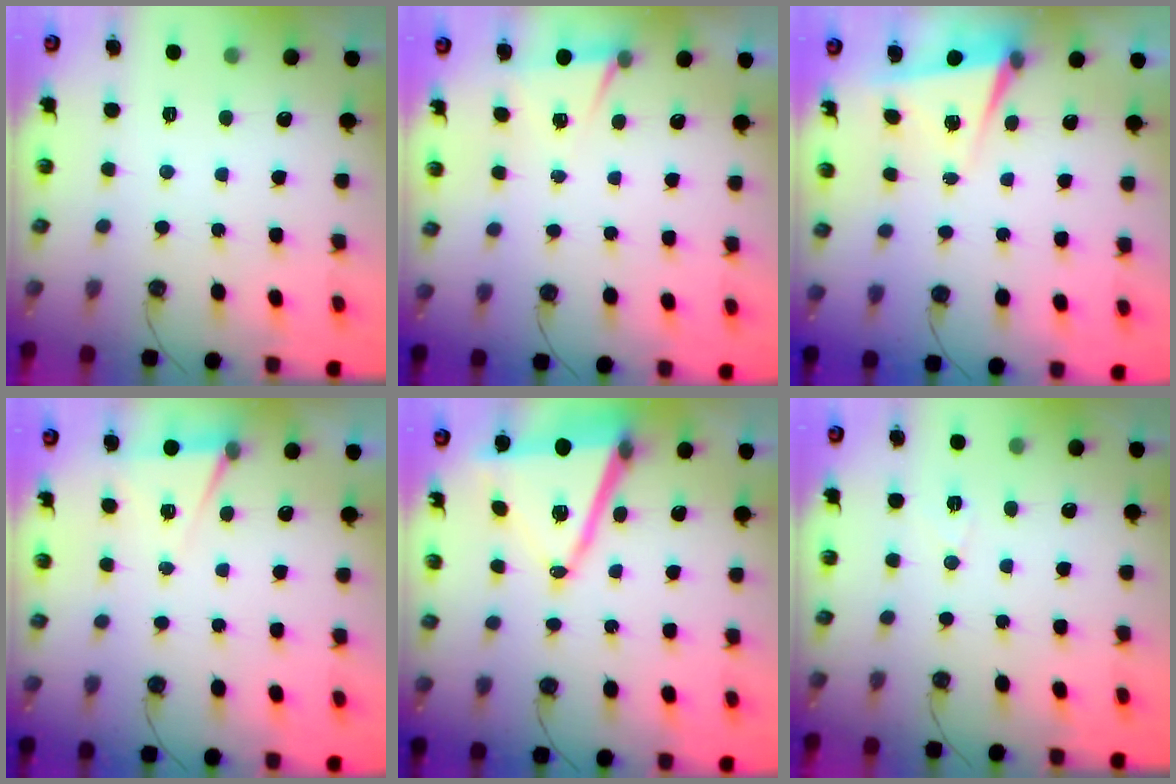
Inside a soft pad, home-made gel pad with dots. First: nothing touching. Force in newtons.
{"total": 4.6, "press": 1.6, "slide": 4.3}
{"total": 5.6, "press": 5.5, "slide": 0.9}
{"total": 5.5, "press": 3.3, "slide": 4.4}
{"total": 14.8, "press": 14.3, "slide": 3.7}
{"total": 5.8, "press": 5.6, "slide": 1.6}